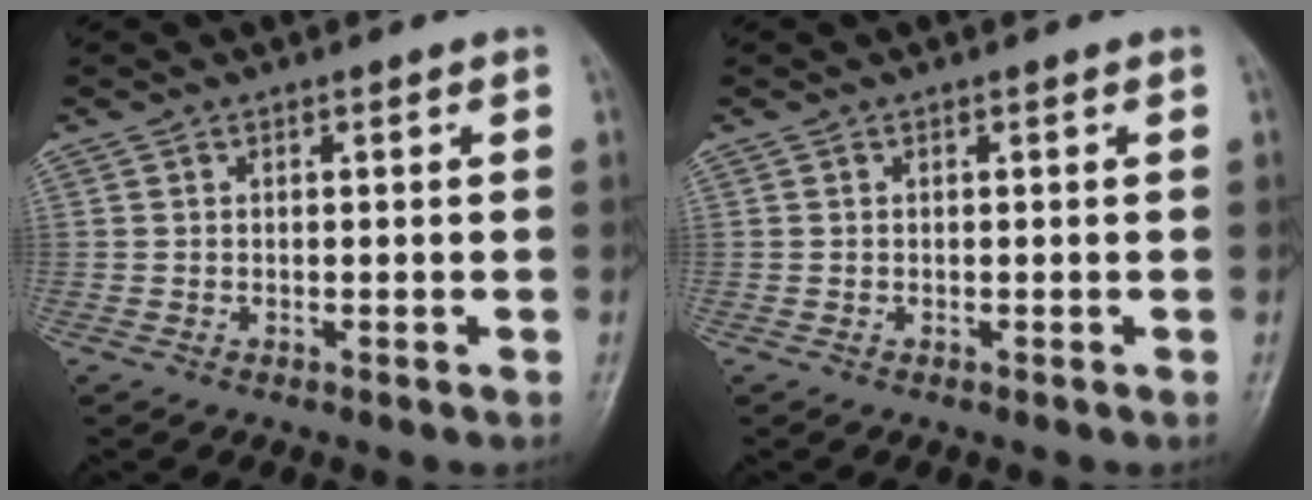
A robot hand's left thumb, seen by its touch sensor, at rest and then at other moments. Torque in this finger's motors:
{"motor_torque": [-0.21, 0.21, -0.01, -0.01, 0.00]}